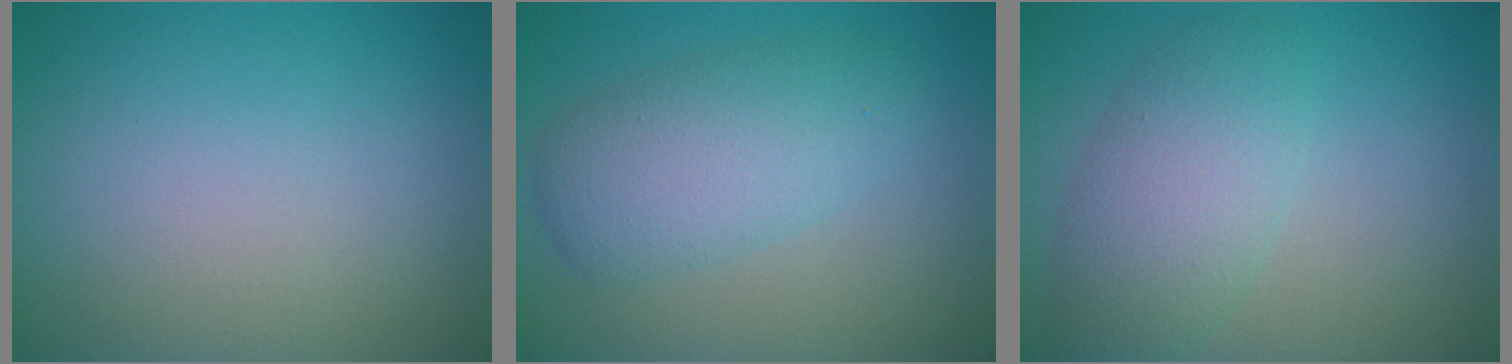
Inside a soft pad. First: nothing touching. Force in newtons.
{"total": 5.1, "press": 5.1, "slide": 0.0}
{"total": 4.7, "press": 4.7, "slide": 0.1}